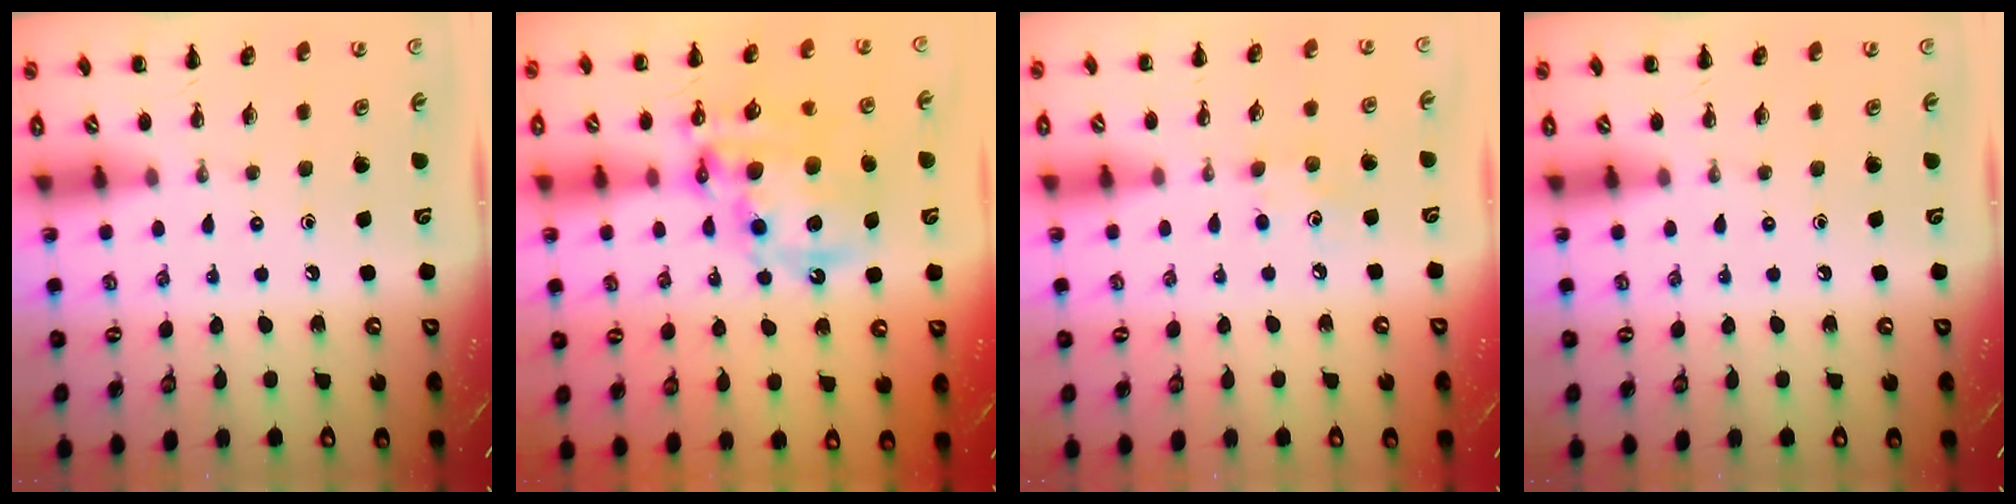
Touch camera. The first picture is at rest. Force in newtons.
{"total": 17.5, "press": 16.9, "slide": 4.2}
{"total": 4.3, "press": 4.1, "slide": 1.2}
{"total": 0.0}